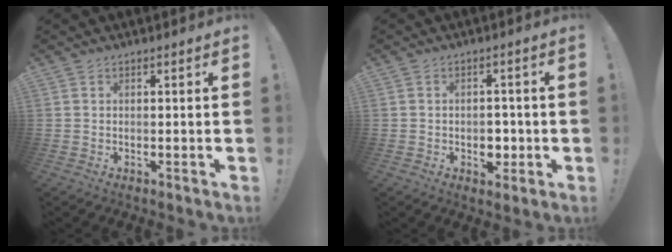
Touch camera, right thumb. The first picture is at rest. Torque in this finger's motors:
{"motor_torque": [0.77, 0.70, 0.51, -0.06, 0.00]}